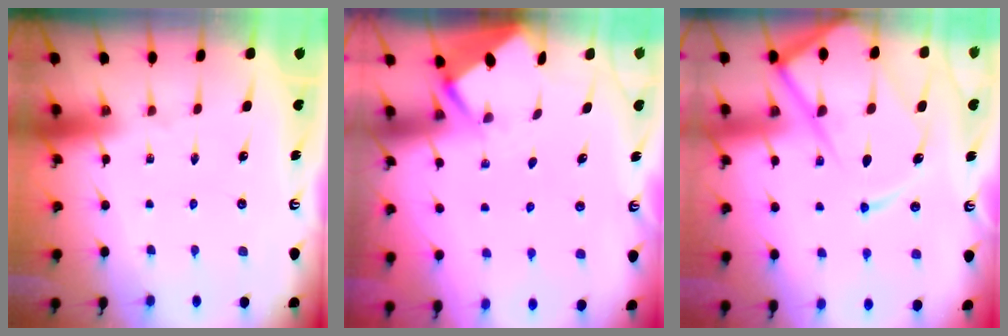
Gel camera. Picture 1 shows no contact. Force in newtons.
{"total": 2.6, "press": 2.6, "slide": 0.3}
{"total": 16.4, "press": 16.4, "slide": 1.6}